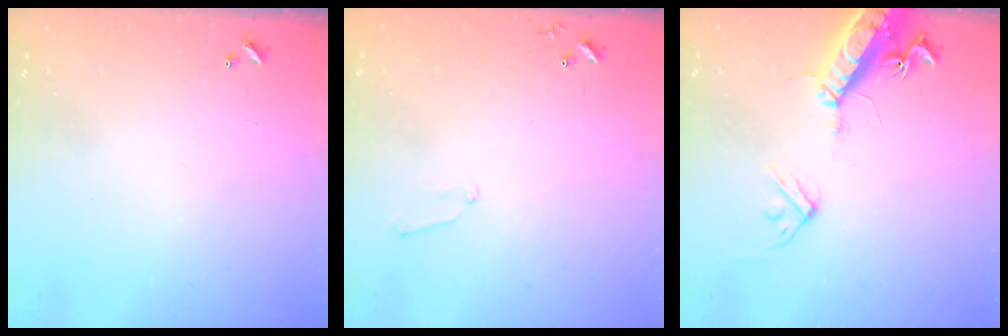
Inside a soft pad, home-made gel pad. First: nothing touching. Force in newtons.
{"total": 6.0, "press": 6.0, "slide": 0.6}
{"total": 17.3, "press": 16.8, "slide": 3.9}